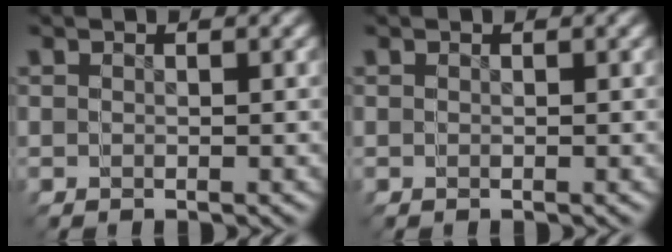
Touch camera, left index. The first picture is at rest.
{"total": 0.0}